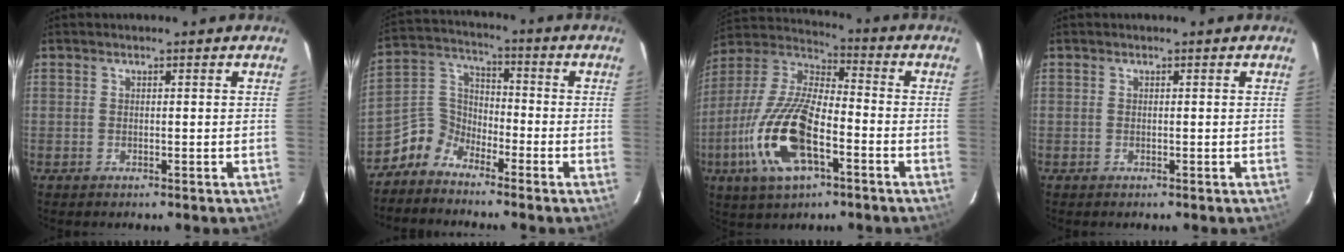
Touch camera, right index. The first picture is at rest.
{"total": 6.3, "force": [-4.8, 4.0, 0.8], "torque": [-0.023, 0.040, -0.118]}
{"total": 19.0, "force": [-7.1, 7.5, 15.9], "torque": [-0.343, -0.016, -0.141]}
{"total": 0.0}